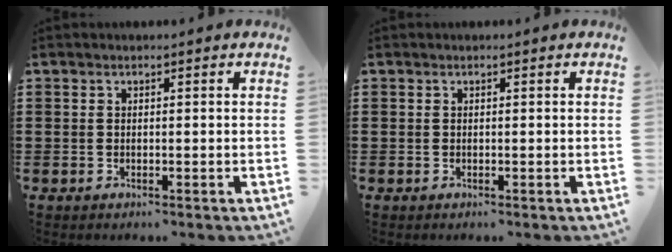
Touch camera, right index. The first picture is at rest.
{"total": 0.0}